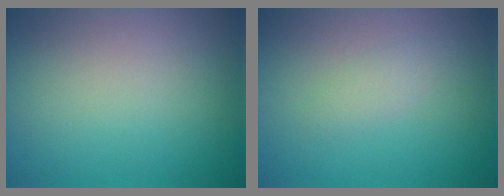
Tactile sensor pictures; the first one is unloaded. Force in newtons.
{"total": 1.2, "press": 1.2, "slide": 0.0}